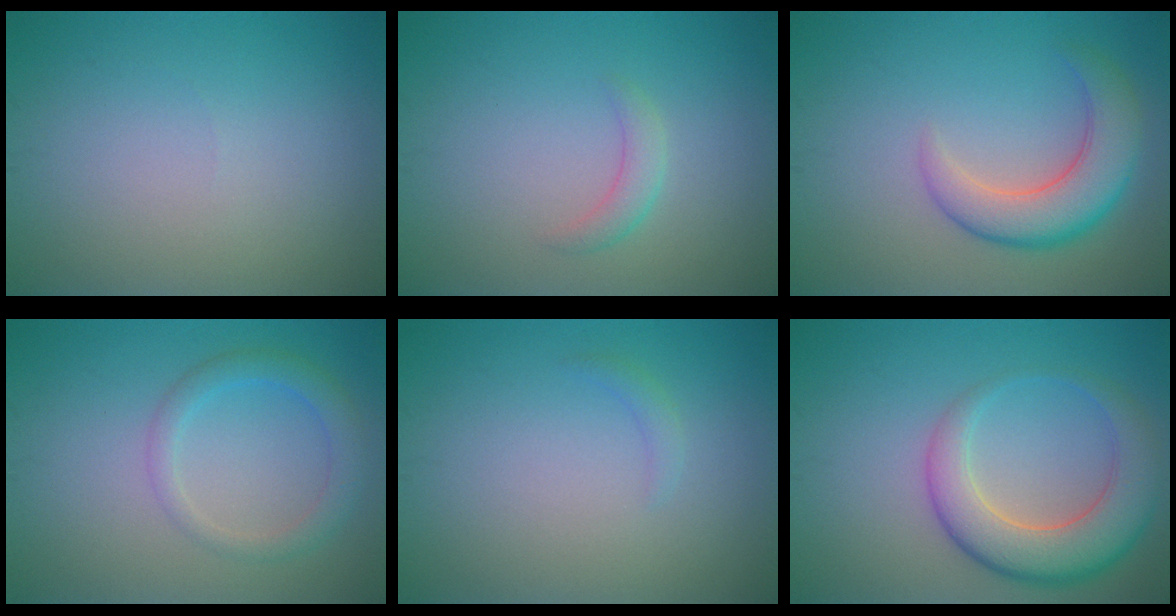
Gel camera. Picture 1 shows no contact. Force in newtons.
{"total": 1.6, "press": 1.6, "slide": 0.1}
{"total": 5.4, "press": 5.4, "slide": 0.3}
{"total": 2.7, "press": 2.7, "slide": 0.1}
{"total": 0.9, "press": 0.9, "slide": 0.1}
{"total": 6.5, "press": 6.5, "slide": 0.4}